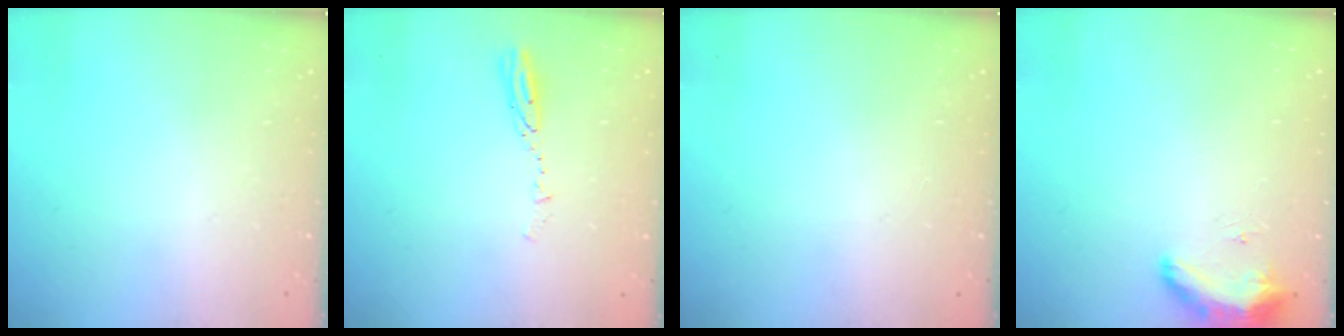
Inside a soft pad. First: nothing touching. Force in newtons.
{"total": 3.8, "press": 3.8, "slide": 0.2}
{"total": 0.0}
{"total": 9.2, "press": 8.9, "slide": 2.4}